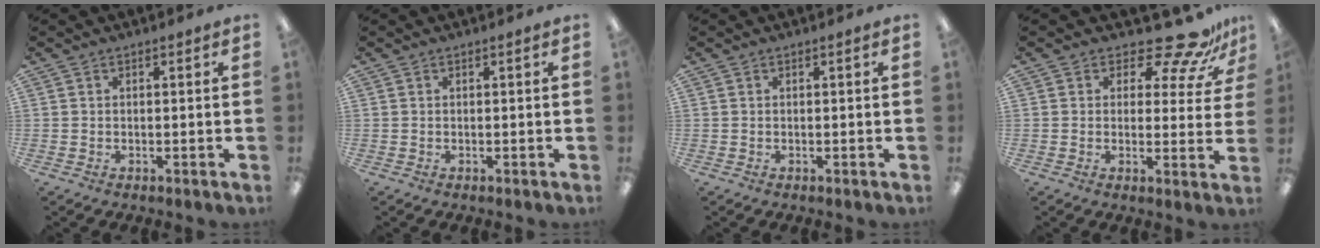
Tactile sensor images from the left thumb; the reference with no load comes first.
{"total": 0.0}
{"total": 0.0}
{"total": 12.2, "force": [9.6, 4.0, 6.4], "torque": [-0.091, -0.068, 0.165]}